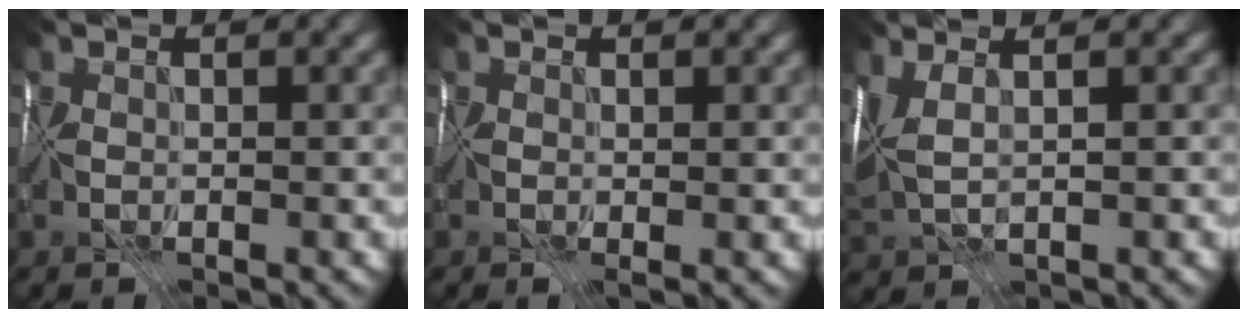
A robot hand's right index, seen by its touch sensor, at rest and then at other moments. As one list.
[{"total": 1.7, "force": [0.0, 0.9, 1.5], "torque": [-0.020, -0.005, 0.001]}, {"total": 3.0, "force": [1.6, 1.0, 2.4], "torque": [-0.059, 0.015, 0.034]}]